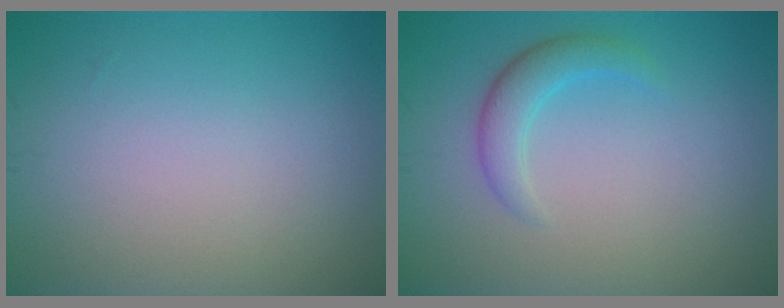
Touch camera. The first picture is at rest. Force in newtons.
{"total": 2.5, "press": 2.5, "slide": 0.0}